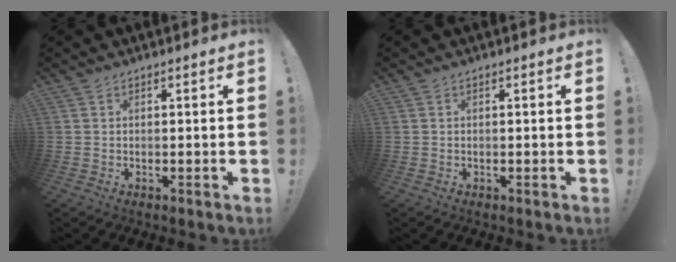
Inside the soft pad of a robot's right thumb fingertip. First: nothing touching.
{"total": 0.0}